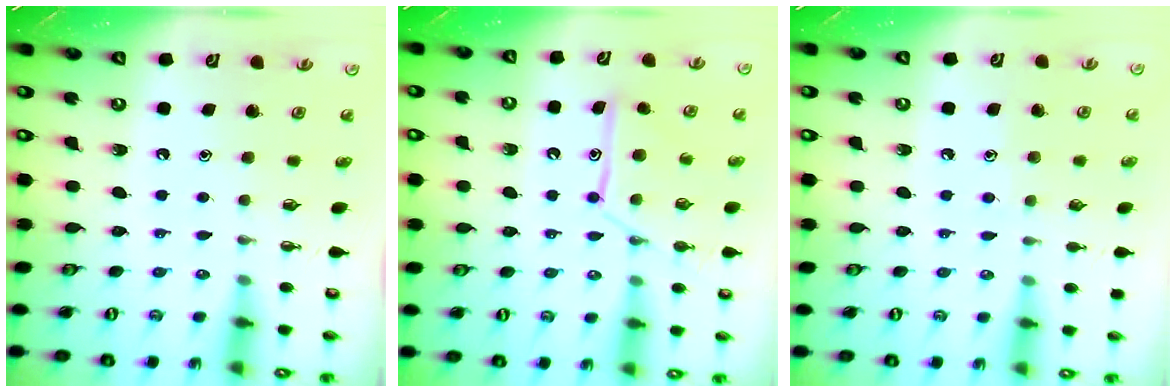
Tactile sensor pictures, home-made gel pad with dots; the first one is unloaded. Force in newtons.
{"total": 12.5, "press": 12.5, "slide": 1.0}
{"total": 5.7, "press": 5.7, "slide": 0.6}